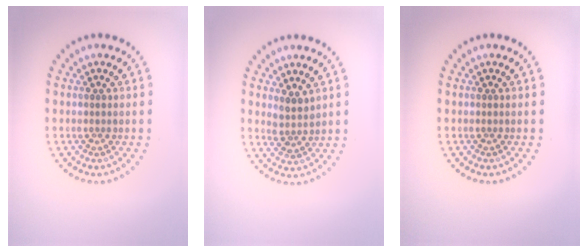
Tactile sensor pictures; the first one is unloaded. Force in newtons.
{"total": 1.8, "press": 1.4, "slide": 1.2}
{"total": 0.0}